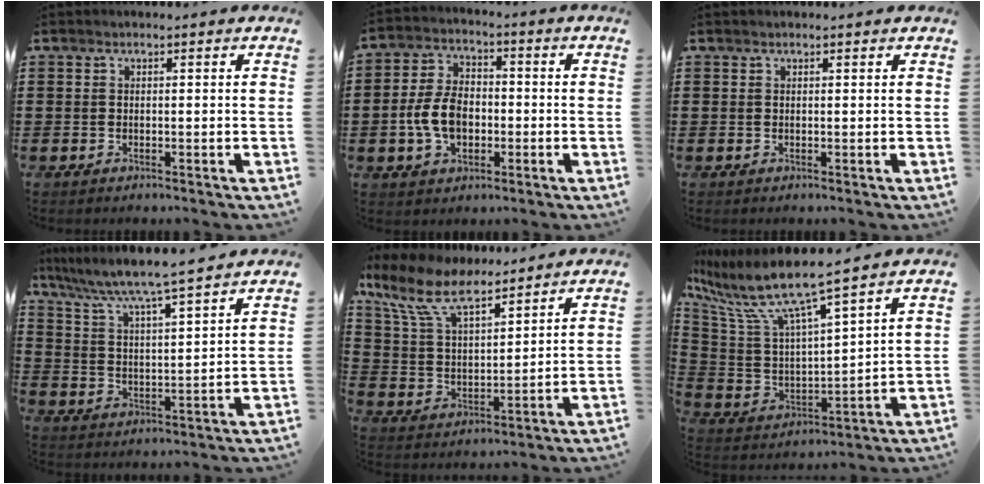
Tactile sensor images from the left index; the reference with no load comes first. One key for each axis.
{"total": 7.8, "fx": -1.7, "fy": 5.0, "fz": 5.6, "tx": -0.135, "ty": 0.004, "tz": -0.039}
{"total": 0.0}
{"total": 5.3, "fx": 4.8, "fy": -0.6, "fz": 2.2, "tx": -0.067, "ty": -0.039, "tz": 0.073}
{"total": 10.3, "fx": 8.0, "fy": 3.3, "fz": 5.5, "tx": -0.137, "ty": -0.027, "tz": 0.146}
{"total": 9.2, "fx": 7.2, "fy": 1.0, "fz": 5.6, "tx": -0.143, "ty": -0.054, "tz": 0.118}